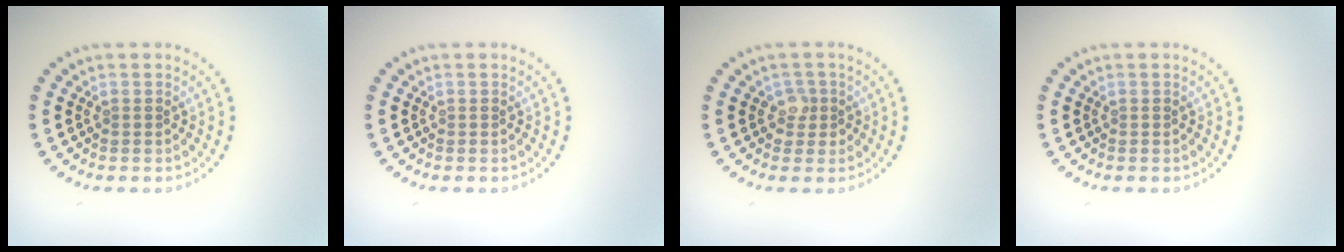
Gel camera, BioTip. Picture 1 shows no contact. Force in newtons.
{"total": 0.0}
{"total": 1.6, "press": 1.4, "slide": 0.9}
{"total": 0.0}